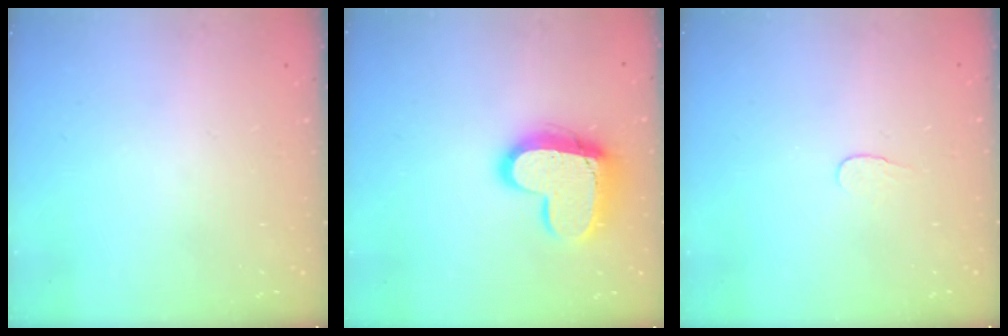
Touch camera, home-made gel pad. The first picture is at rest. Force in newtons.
{"total": 16.6, "press": 16.5, "slide": 1.4}
{"total": 3.8, "press": 3.8, "slide": 0.3}